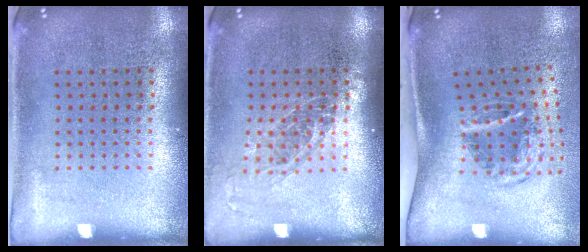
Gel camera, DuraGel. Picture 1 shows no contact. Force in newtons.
{"total": 1.1, "press": 1.0, "slide": 0.6}
{"total": 2.1, "press": 1.2, "slide": 1.7}